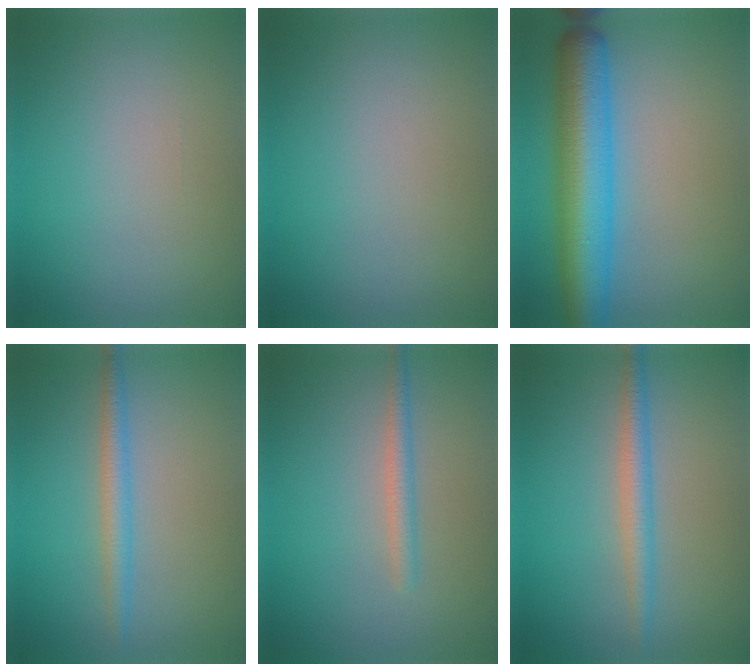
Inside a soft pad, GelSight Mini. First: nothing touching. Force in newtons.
{"total": 0.0}
{"total": 8.7, "press": 8.7, "slide": 0.2}
{"total": 2.2, "press": 2.2, "slide": 0.1}
{"total": 1.7, "press": 1.7, "slide": 0.1}
{"total": 2.5, "press": 2.5, "slide": 0.1}